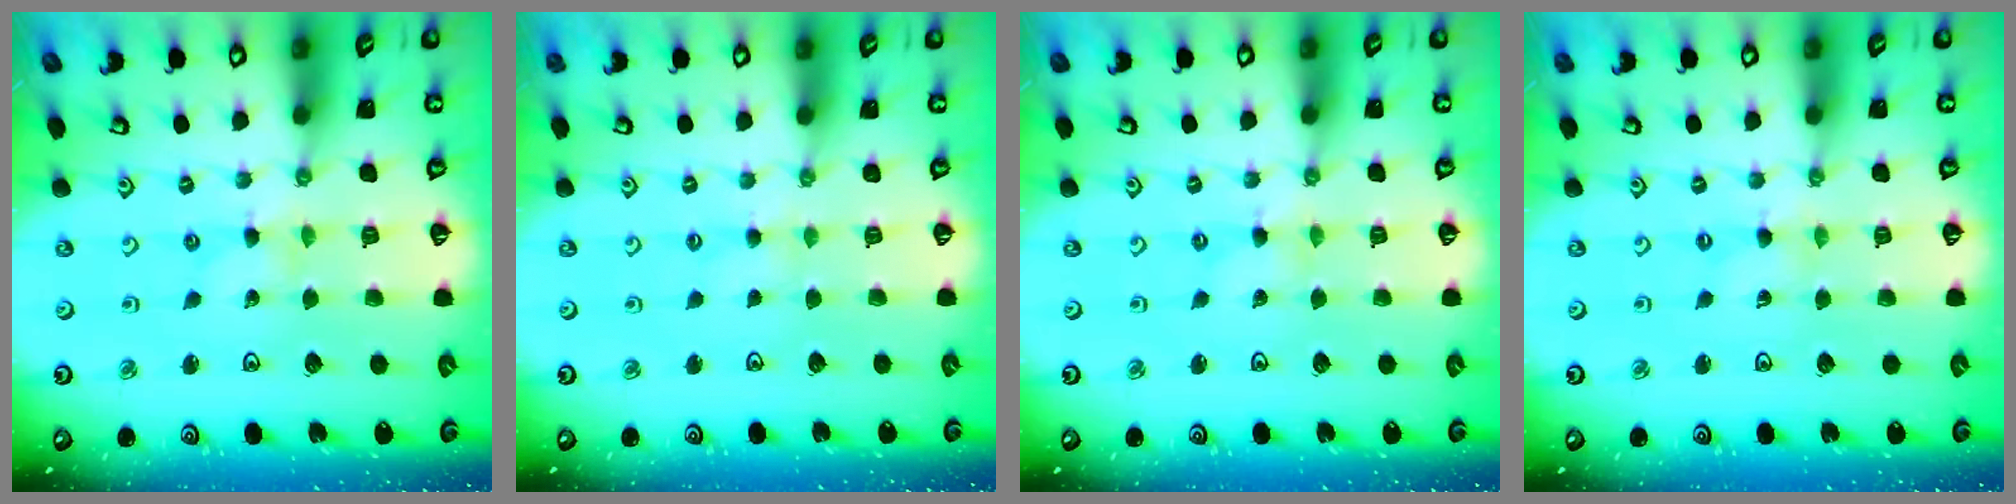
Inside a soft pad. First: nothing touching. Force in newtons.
{"total": 1.8, "press": 1.8, "slide": 0.4}
{"total": 0.0}
{"total": 0.0}